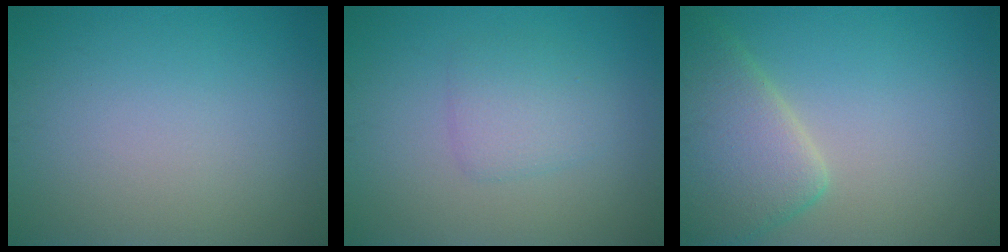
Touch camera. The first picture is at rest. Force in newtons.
{"total": 2.3, "press": 2.3, "slide": 0.1}
{"total": 6.1, "press": 6.1, "slide": 0.4}